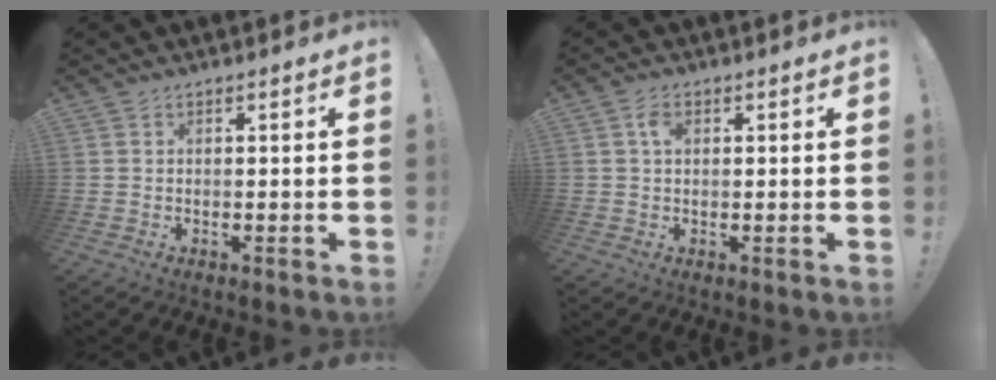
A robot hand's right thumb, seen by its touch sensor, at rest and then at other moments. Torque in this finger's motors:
{"motor_torque": [0.41, 0.53, 0.14, -0.11, -0.03]}